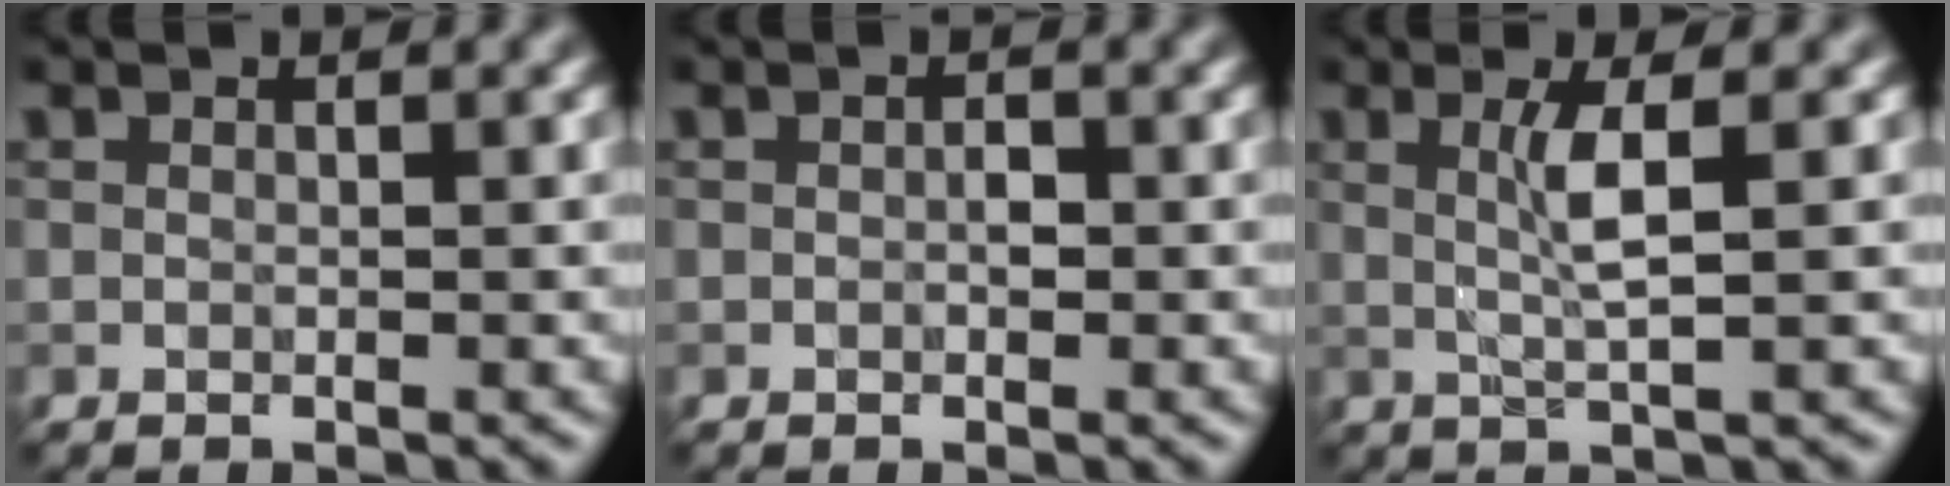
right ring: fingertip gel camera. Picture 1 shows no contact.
{"total": 0.9, "force": [-0.2, 0.5, 0.7], "torque": [-0.009, 0.000, -0.002]}
{"total": 3.0, "force": [0.6, 0.4, 2.9], "torque": [-0.058, -0.001, 0.012]}